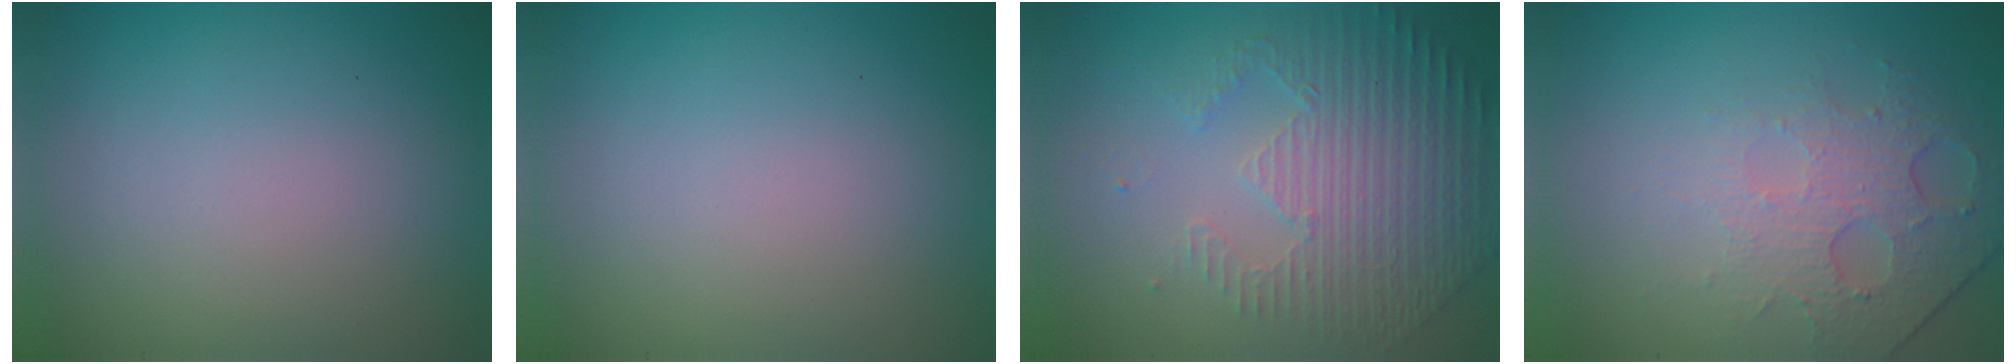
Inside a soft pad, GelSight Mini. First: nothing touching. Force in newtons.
{"total": 0.0}
{"total": 4.8, "press": 3.5, "slide": 3.3}
{"total": 4.6, "press": 3.0, "slide": 3.4}